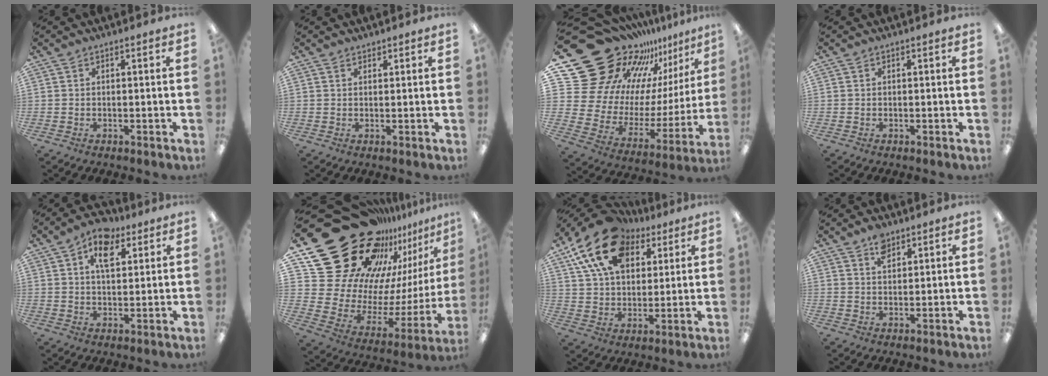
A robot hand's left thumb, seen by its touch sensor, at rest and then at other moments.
{"total": 1.2, "force": [1.1, 0.6, 0.0], "torque": [0.000, 0.000, 0.021]}
{"total": 26.1, "force": [18.8, 15.4, 9.6], "torque": [-0.154, -0.177, 0.383]}
{"total": 0.0}
{"total": 9.2, "force": [4.7, 5.6, 5.6], "torque": [-0.084, -0.010, 0.081]}
{"total": 33.6, "force": [21.2, 20.4, 16.1], "torque": [-0.231, -0.199, 0.449]}
{"total": 18.5, "force": [10.3, 11.9, 9.6], "torque": [-0.181, -0.034, 0.191]}
{"total": 4.5, "force": [3.0, 2.6, 2.1], "torque": [-0.024, -0.008, 0.051]}